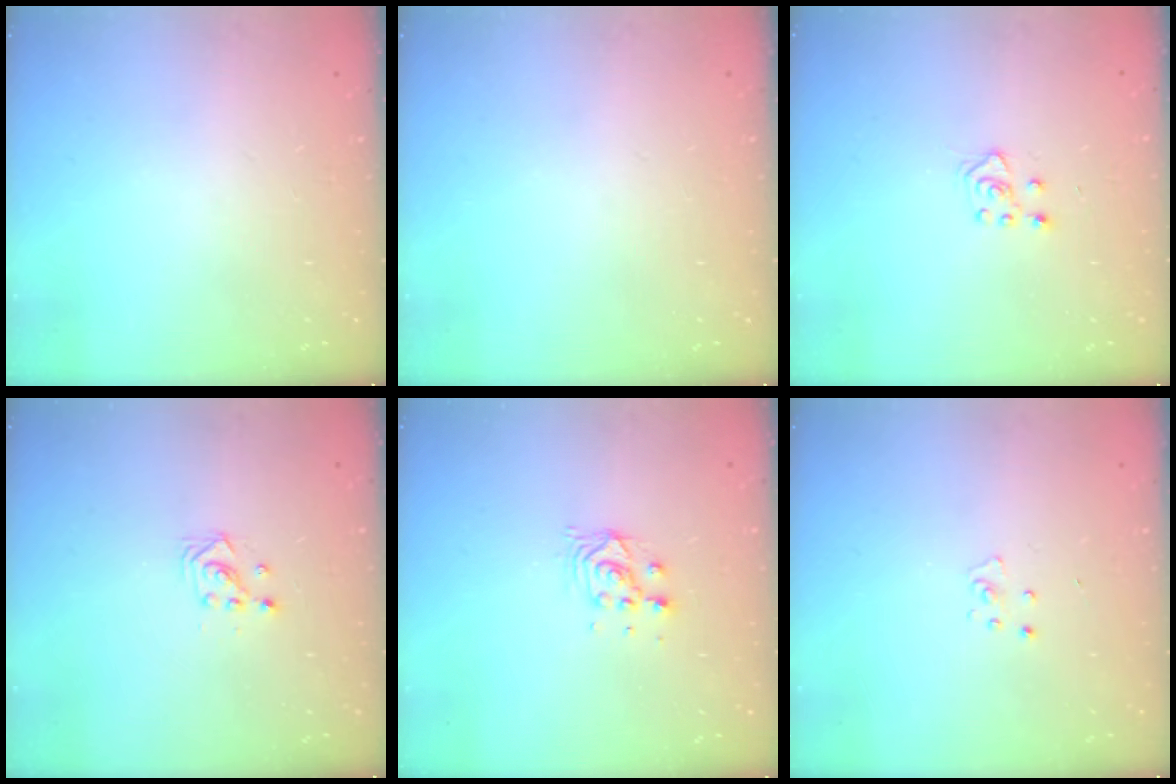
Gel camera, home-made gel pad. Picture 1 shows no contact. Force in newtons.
{"total": 0.0}
{"total": 4.9, "press": 4.8, "slide": 0.8}
{"total": 2.9, "press": 2.9, "slide": 0.3}
{"total": 5.5, "press": 5.5, "slide": 0.3}
{"total": 2.6, "press": 2.6, "slide": 0.2}